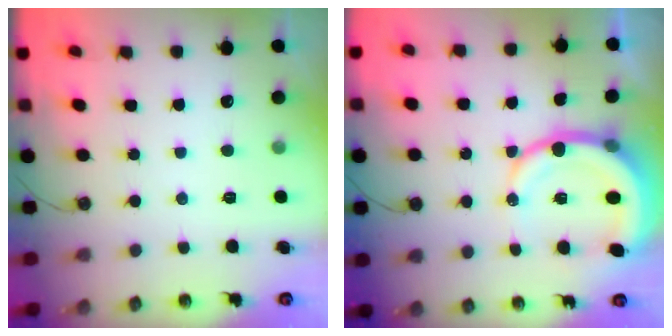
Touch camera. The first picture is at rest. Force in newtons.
{"total": 13.0, "press": 12.8, "slide": 2.5}